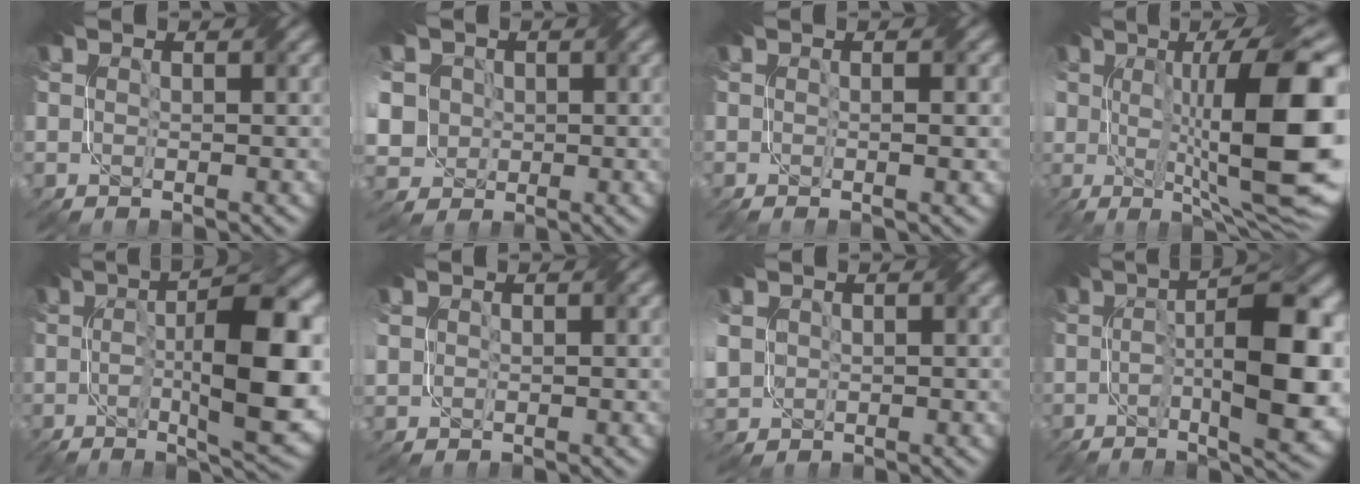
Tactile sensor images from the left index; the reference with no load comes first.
{"total": 9.4, "force": [0.6, 8.2, 4.4], "torque": [-0.110, 0.015, -0.025]}
{"total": 1.8, "force": [0.0, 0.3, 1.8], "torque": [-0.022, -0.005, -0.007]}
{"total": 15.3, "force": [0.9, 4.1, 14.8], "torque": [-0.210, 0.004, 0.014]}
{"total": 11.7, "force": [-0.3, 3.2, 11.3], "torque": [-0.178, -0.007, 0.002]}
{"total": 1.1, "force": [0.4, 1.0, 0.2], "torque": [-0.008, -0.001, 0.008]}
{"total": 3.7, "force": [0.5, 3.3, 1.7], "torque": [-0.063, 0.000, 0.013]}
{"total": 11.4, "force": [-0.5, 3.0, 11.0], "torque": [-0.169, -0.004, -0.004]}